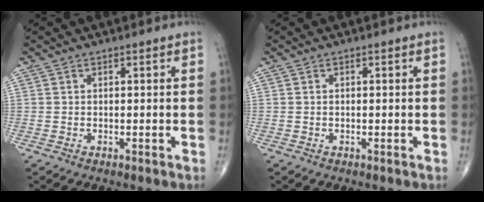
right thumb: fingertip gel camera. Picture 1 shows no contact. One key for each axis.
{"total": 0.0}